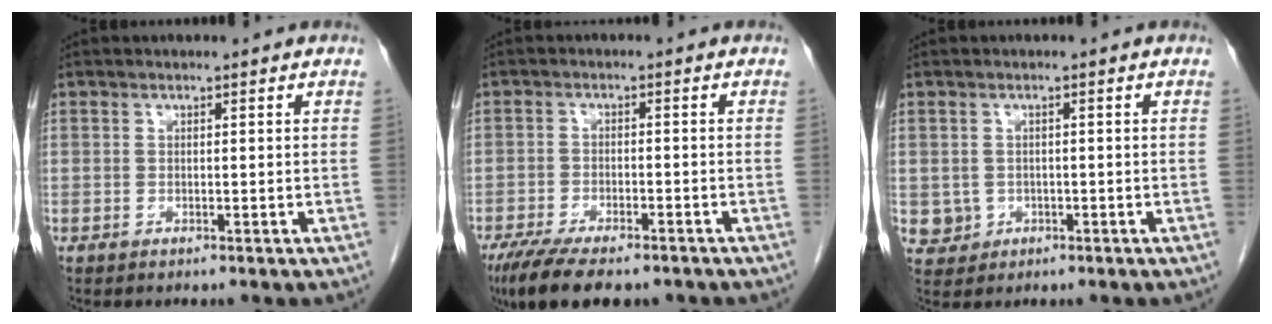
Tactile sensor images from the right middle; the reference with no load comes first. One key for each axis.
{"total": 11.8, "fx": -8.9, "fy": 3.9, "fz": 6.8, "tx": -0.112, "ty": -0.014, "tz": -0.135}
{"total": 2.8, "fx": -0.4, "fy": 2.7, "fz": 0.5, "tx": -0.004, "ty": 0.005, "tz": 0.002}